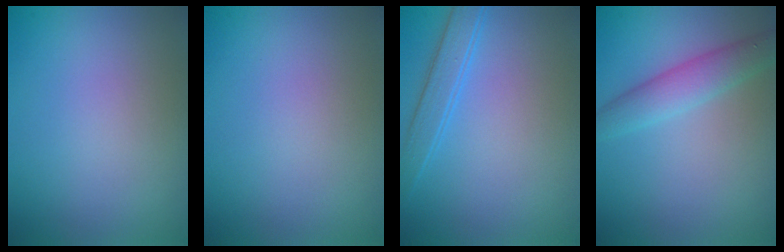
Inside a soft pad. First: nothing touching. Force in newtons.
{"total": 0.0}
{"total": 2.2, "press": 2.2, "slide": 0.2}
{"total": 3.2, "press": 3.2, "slide": 0.0}